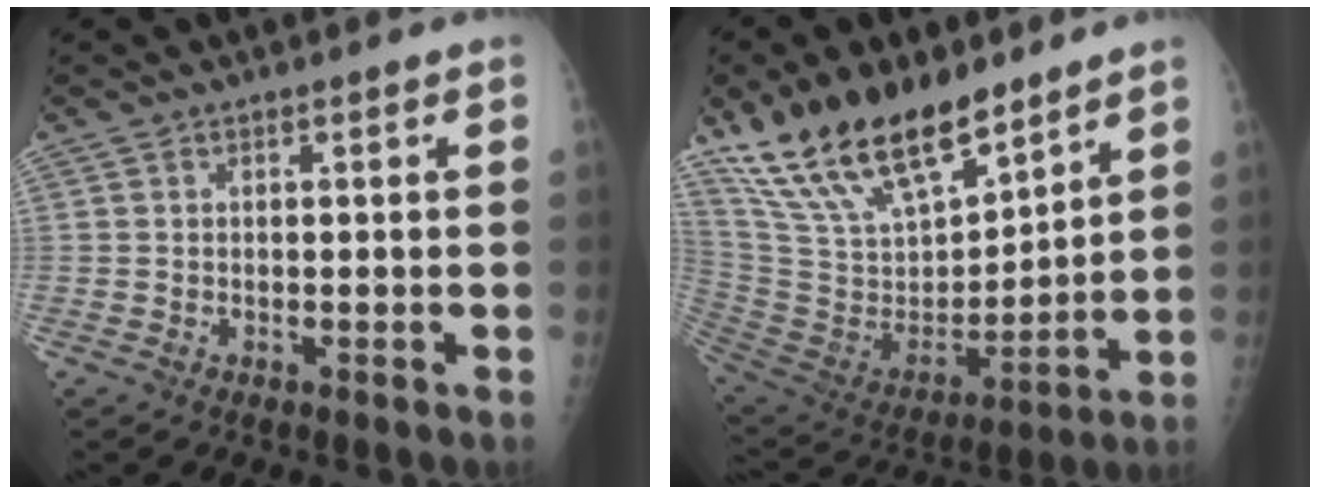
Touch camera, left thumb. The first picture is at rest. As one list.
[{"total": 22.9, "force": [16.3, 10.0, 12.6], "torque": [-0.200, -0.059, 0.311]}]